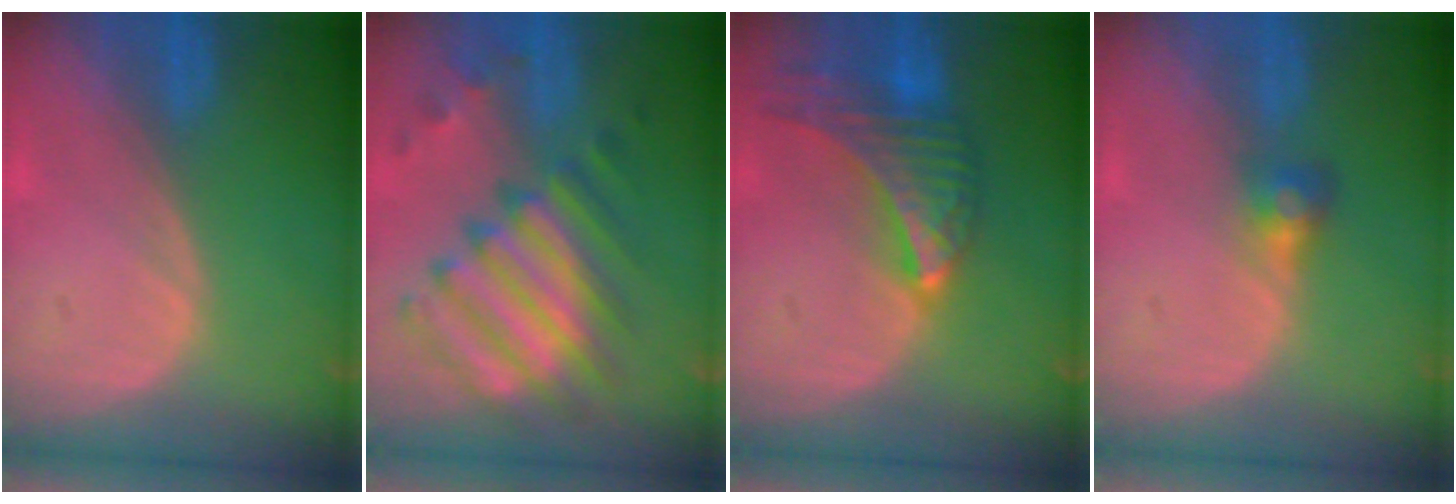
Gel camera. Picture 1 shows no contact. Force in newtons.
{"total": 11.5, "press": 10.5, "slide": 4.5}
{"total": 9.3, "press": 8.3, "slide": 4.2}
{"total": 2.8, "press": 2.7, "slide": 0.9}